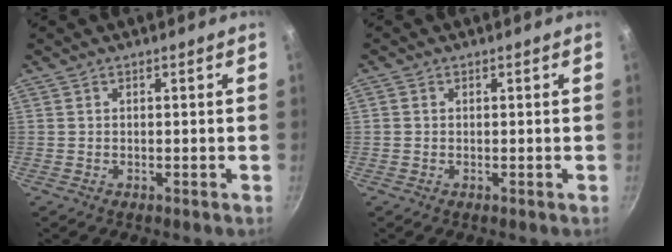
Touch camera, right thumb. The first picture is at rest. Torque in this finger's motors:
{"motor_torque": [-0.47, 0.31, -0.26, 0.15, 0.05]}